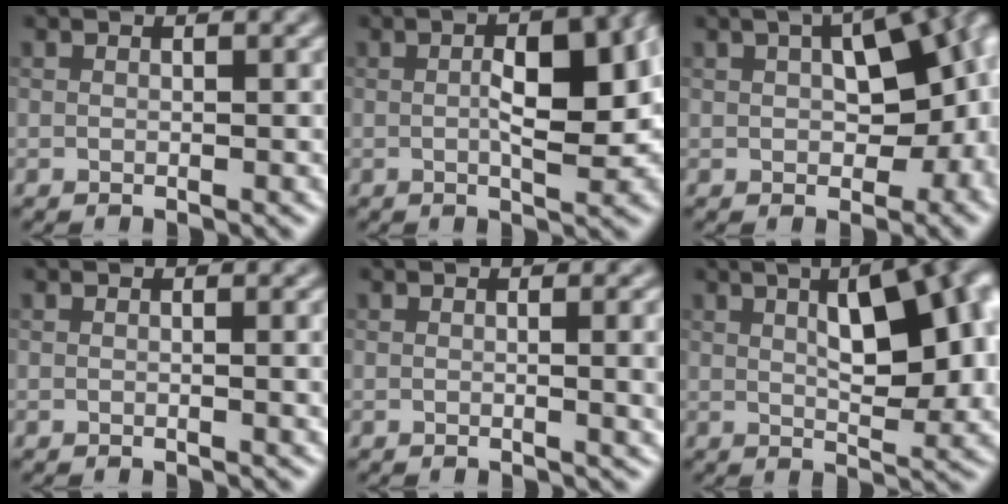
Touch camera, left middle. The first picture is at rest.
{"total": 8.0, "force": [0.6, 3.0, 7.4], "torque": [-0.102, 0.008, 0.012]}
{"total": 12.1, "force": [1.1, 6.6, 10.1], "torque": [-0.117, 0.007, 0.023]}
{"total": 1.7, "force": [0.1, 0.5, 1.7], "torque": [-0.018, 0.001, -0.001]}
{"total": 3.5, "force": [0.1, 1.1, 3.3], "torque": [-0.033, 0.004, -0.001]}
{"total": 10.1, "force": [2.5, 3.8, 9.0], "torque": [-0.107, 0.018, 0.032]}